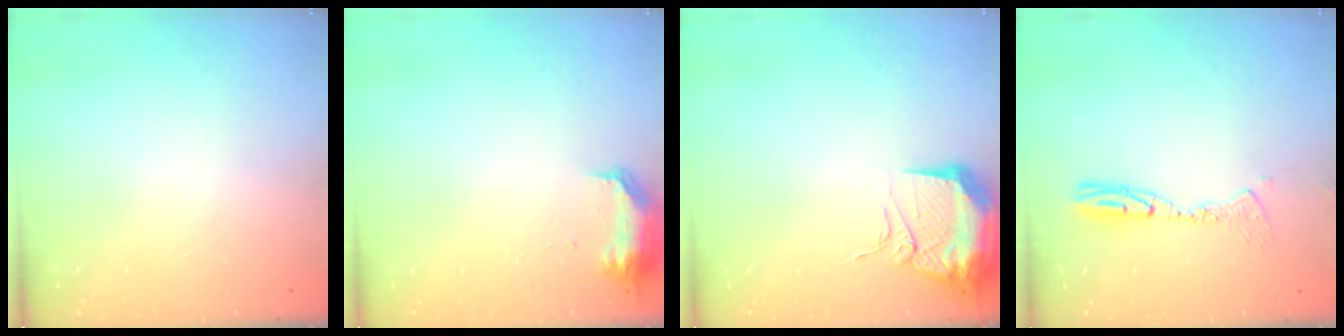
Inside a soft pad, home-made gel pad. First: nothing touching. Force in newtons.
{"total": 8.5, "press": 8.4, "slide": 0.9}
{"total": 13.6, "press": 13.3, "slide": 2.8}
{"total": 9.6, "press": 9.5, "slide": 1.9}